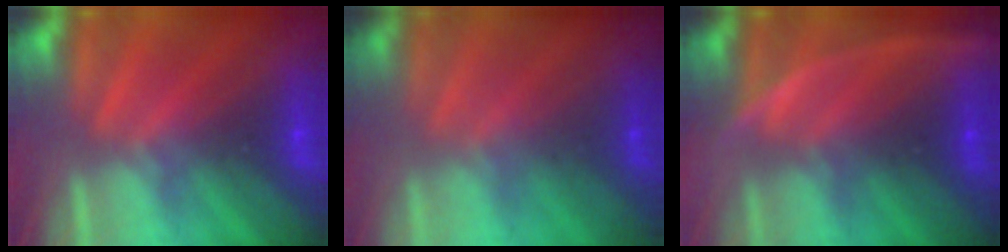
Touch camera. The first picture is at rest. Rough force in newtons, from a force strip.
{"total": 1.3}
{"total": 3.0}